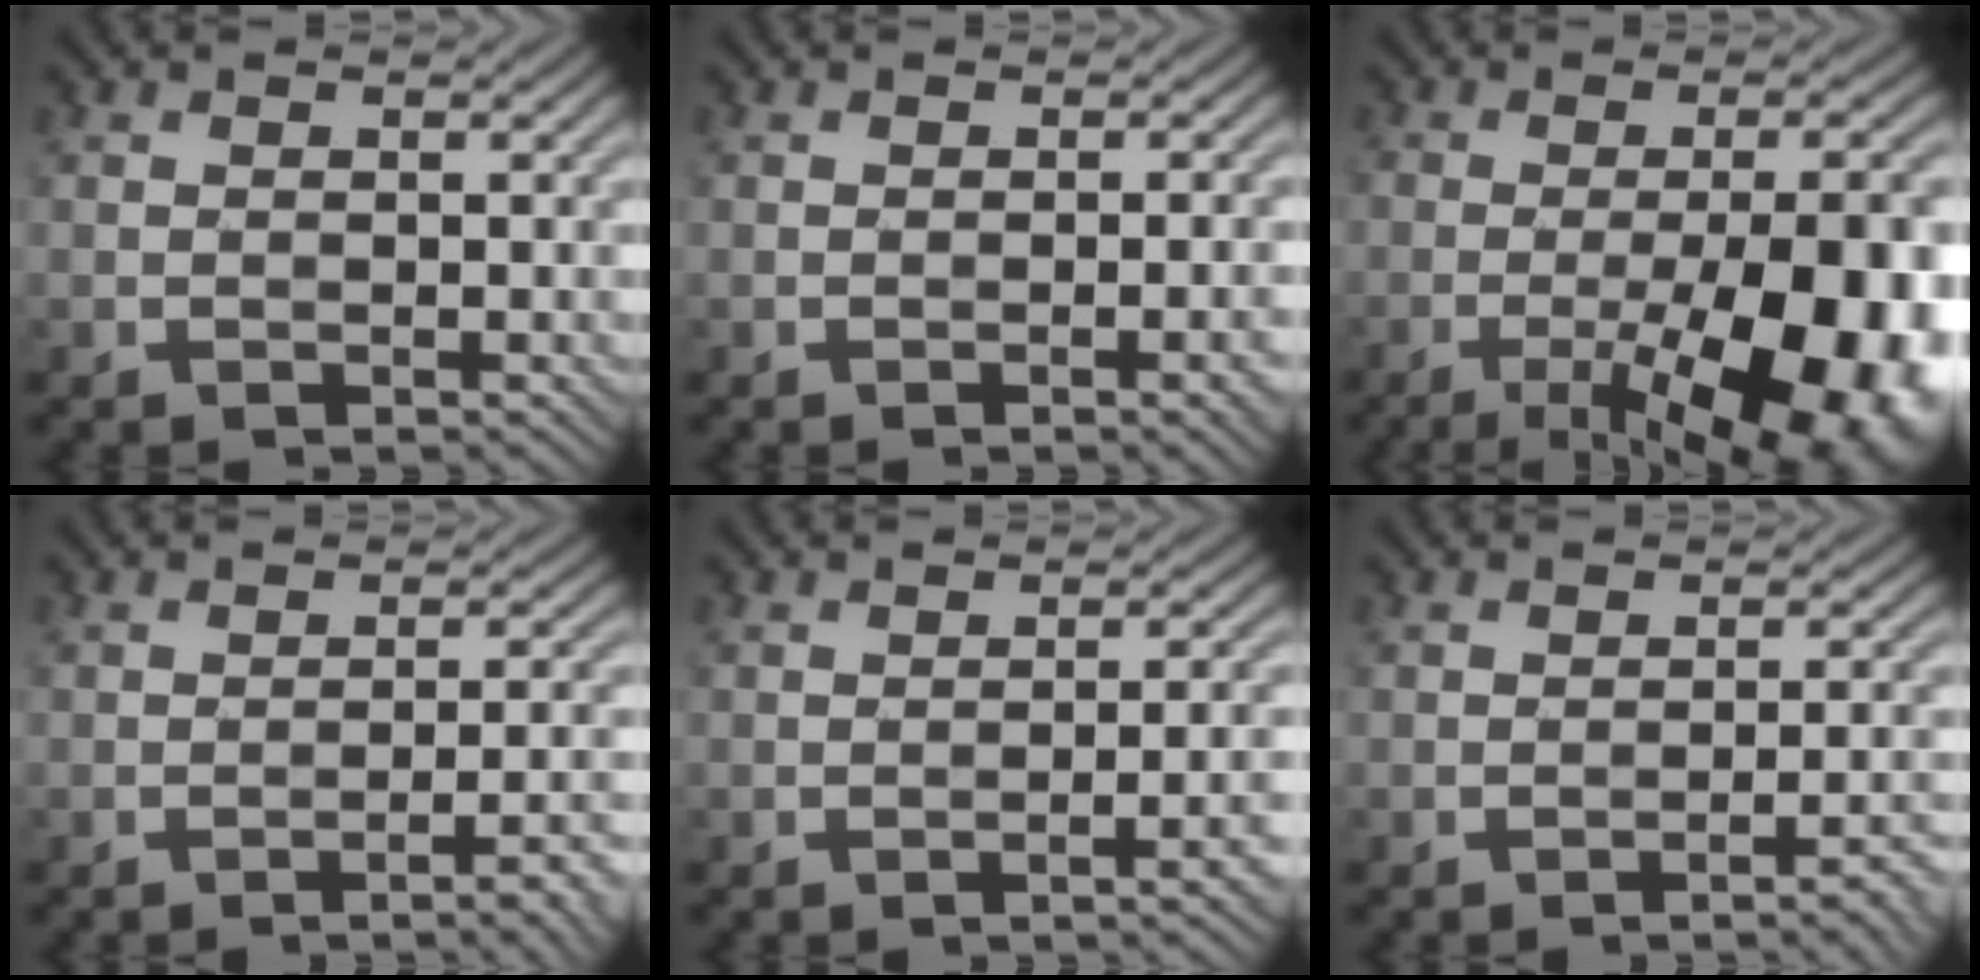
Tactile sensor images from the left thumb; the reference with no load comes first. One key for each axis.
{"total": 2.7, "fx": -0.9, "fy": 0.5, "fz": 2.5, "tx": -0.033, "ty": 0.005, "tz": -0.015}
{"total": 16.4, "fx": -6.1, "fy": 5.9, "fz": 14.0, "tx": -0.188, "ty": 0.001, "tz": -0.081}
{"total": 4.5, "fx": -2.4, "fy": 0.8, "fz": 3.7, "tx": -0.044, "ty": 0.015, "tz": -0.040}
{"total": 3.3, "fx": -1.3, "fy": 0.6, "fz": 2.9, "tx": -0.032, "ty": 0.014, "tz": -0.025}
{"total": 3.3, "fx": -1.9, "fy": 0.5, "fz": 2.6, "tx": -0.030, "ty": 0.014, "tz": -0.033}